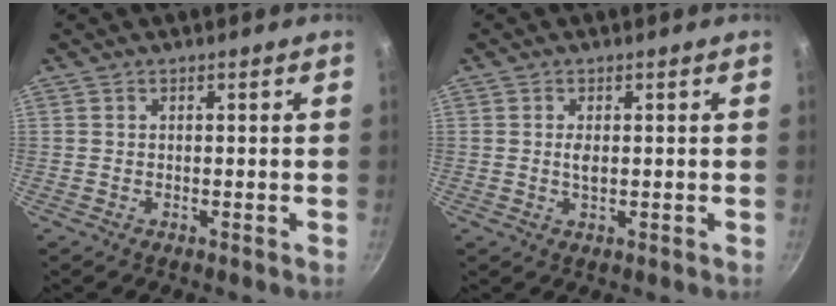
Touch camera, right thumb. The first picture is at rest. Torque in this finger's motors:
{"motor_torque": [0.61, 0.28, 0.36, -0.08, 0.04]}